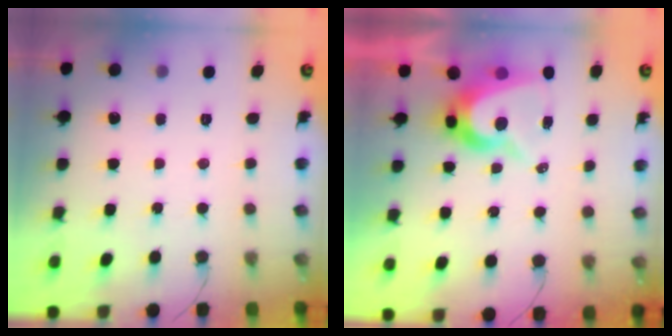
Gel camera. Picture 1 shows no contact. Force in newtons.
{"total": 8.8, "press": 8.8, "slide": 0.9}